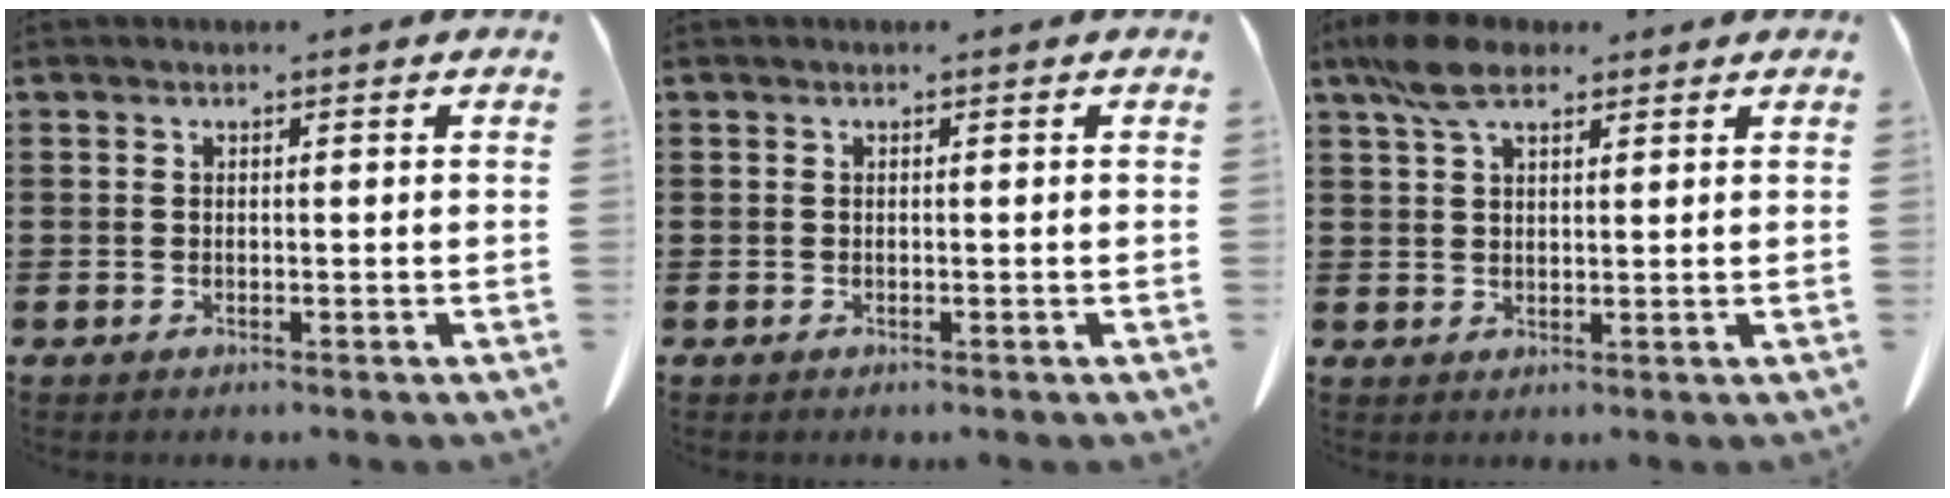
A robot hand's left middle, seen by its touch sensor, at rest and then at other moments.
{"total": 0.0}
{"total": 6.5, "force": [4.2, 2.6, 4.2], "torque": [-0.102, 0.002, 0.076]}